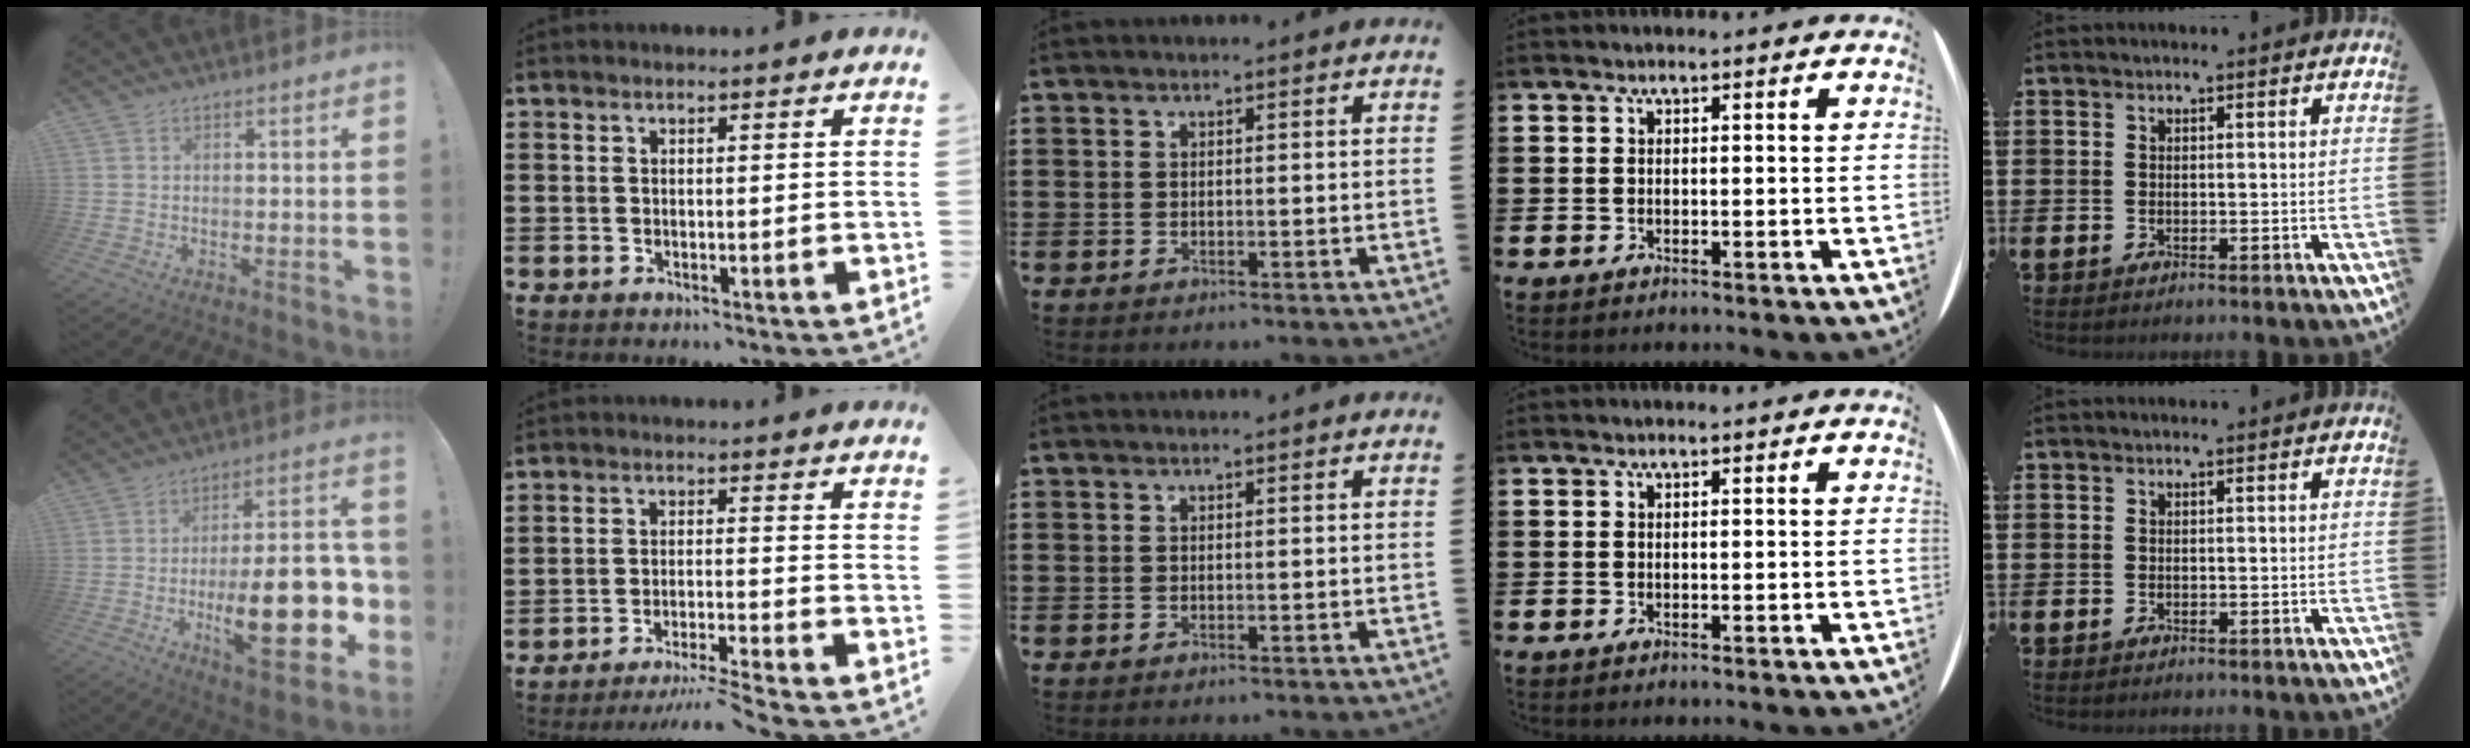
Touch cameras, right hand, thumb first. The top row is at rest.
{"thumb": {"total": 24.9, "force": [-5.4, 8.3, 22.8], "torque": [-0.339, 0.010, -0.080]}, "index": {"total": 4.1, "force": [-3.8, -0.7, 1.3], "torque": [-0.031, -0.013, -0.080]}}